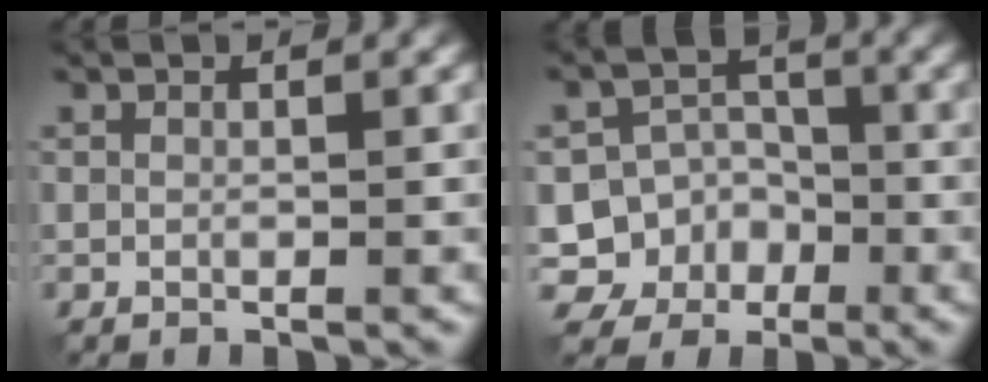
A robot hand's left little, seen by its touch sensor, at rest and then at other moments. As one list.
[{"total": 7.2, "force": [-3.1, 6.4, 1.4], "torque": [-0.005, 0.000, -0.066]}]